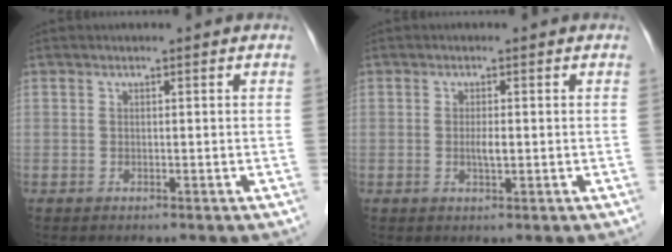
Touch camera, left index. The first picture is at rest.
{"total": 2.8, "force": [-2.3, 0.3, 1.4], "torque": [-0.027, -0.017, -0.044]}